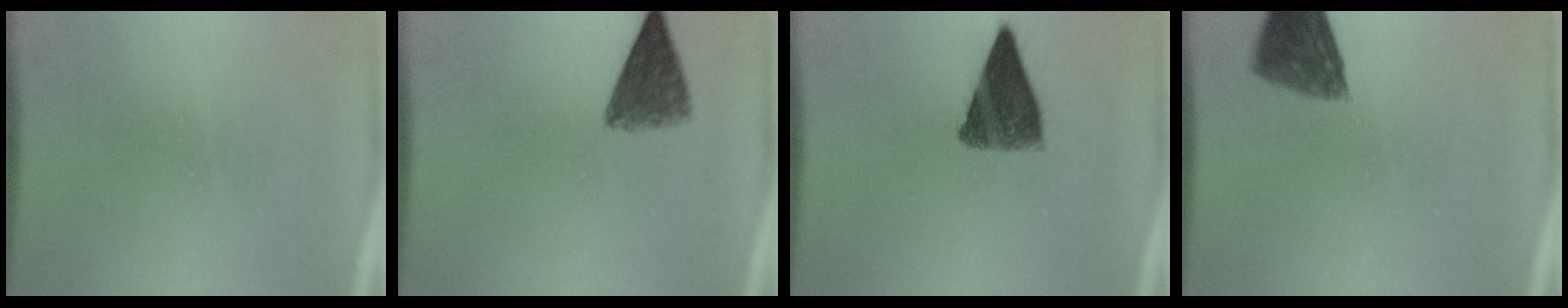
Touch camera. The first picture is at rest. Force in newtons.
{"total": 5.8}
{"total": 8.4}
{"total": 7.9}